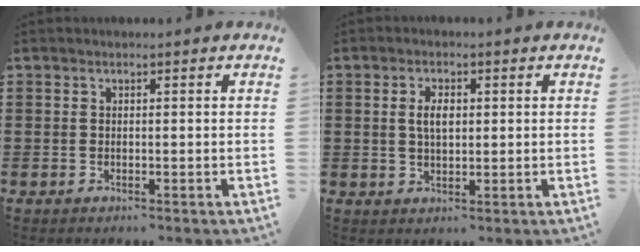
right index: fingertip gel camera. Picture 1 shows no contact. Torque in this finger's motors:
{"motor_torque": [0.90, 0.44, 0.09, 0.09]}